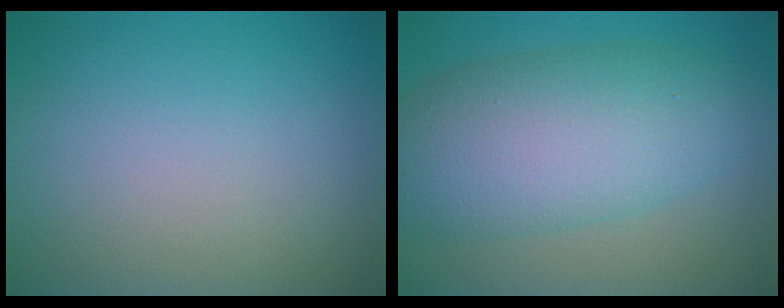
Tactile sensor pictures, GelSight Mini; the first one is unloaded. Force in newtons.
{"total": 8.7, "press": 8.7, "slide": 0.4}